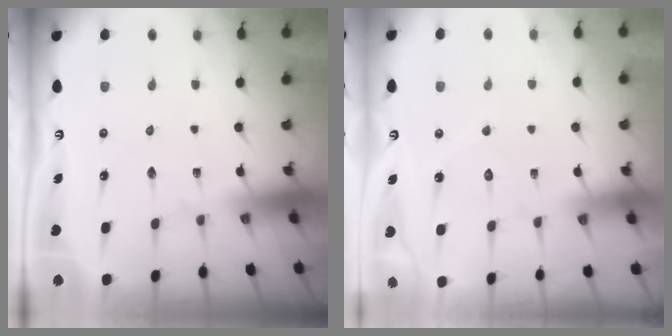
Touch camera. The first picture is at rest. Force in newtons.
{"total": 5.4, "press": 5.4, "slide": 0.5}